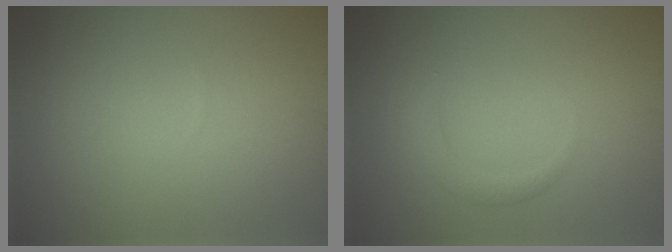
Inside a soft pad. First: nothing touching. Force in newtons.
{"total": 1.6, "press": 1.6, "slide": 0.1}